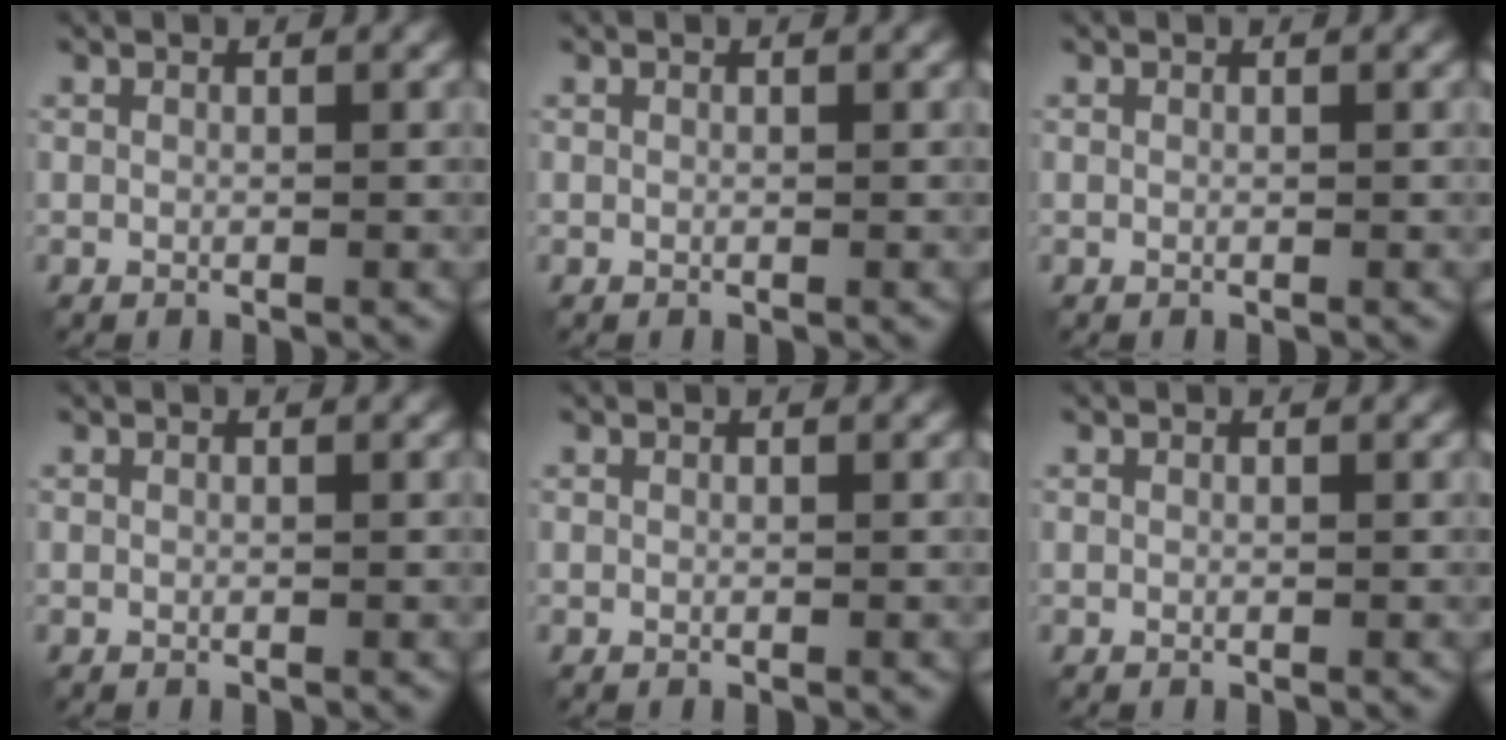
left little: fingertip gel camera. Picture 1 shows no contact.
{"total": 0.0}
{"total": 0.0}
{"total": 0.0}
{"total": 0.0}
{"total": 0.0}